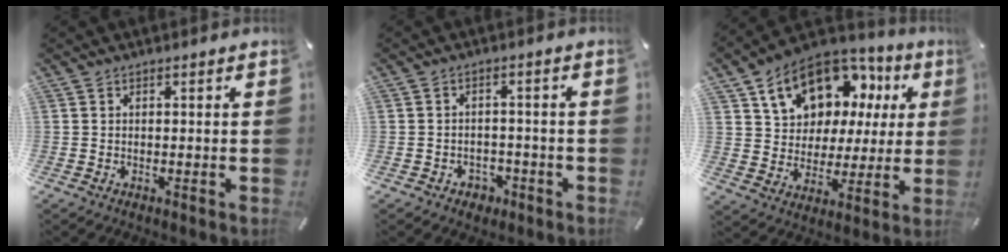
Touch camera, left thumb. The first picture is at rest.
{"total": 3.5, "force": [-1.7, 2.9, 1.0], "torque": [-0.017, 0.006, -0.032]}
{"total": 15.1, "force": [8.1, 11.0, 6.5], "torque": [-0.117, -0.040, 0.148]}